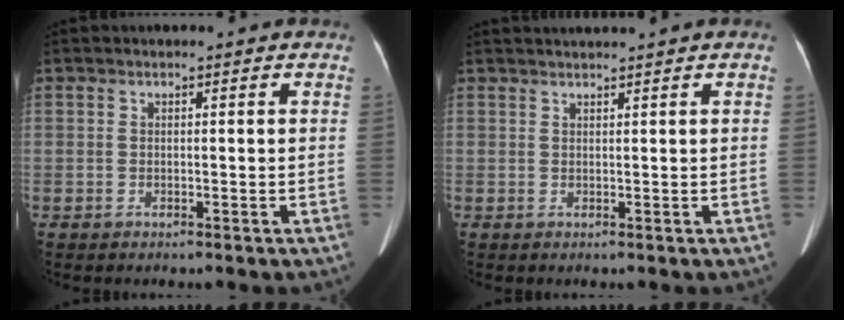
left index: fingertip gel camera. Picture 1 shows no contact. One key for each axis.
{"total": 2.1, "fx": 1.9, "fy": -0.8, "fz": 0.6, "tx": -0.005, "ty": 0.015, "tz": 0.040}